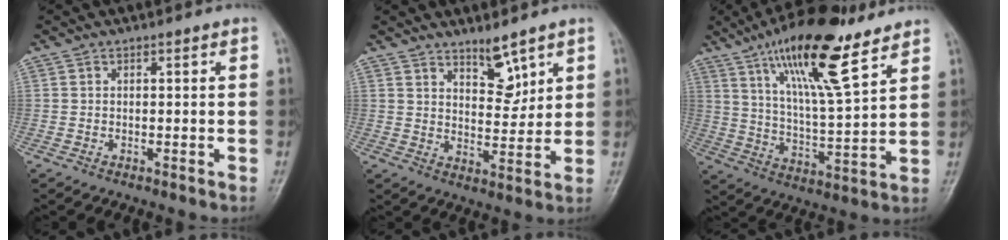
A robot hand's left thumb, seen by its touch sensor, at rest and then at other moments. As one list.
[{"total": 6.2, "force": [4.3, 2.5, 3.7], "torque": [-0.037, -0.040, 0.074]}, {"total": 18.8, "force": [11.6, 4.8, 14.0], "torque": [-0.218, -0.051, 0.203]}]